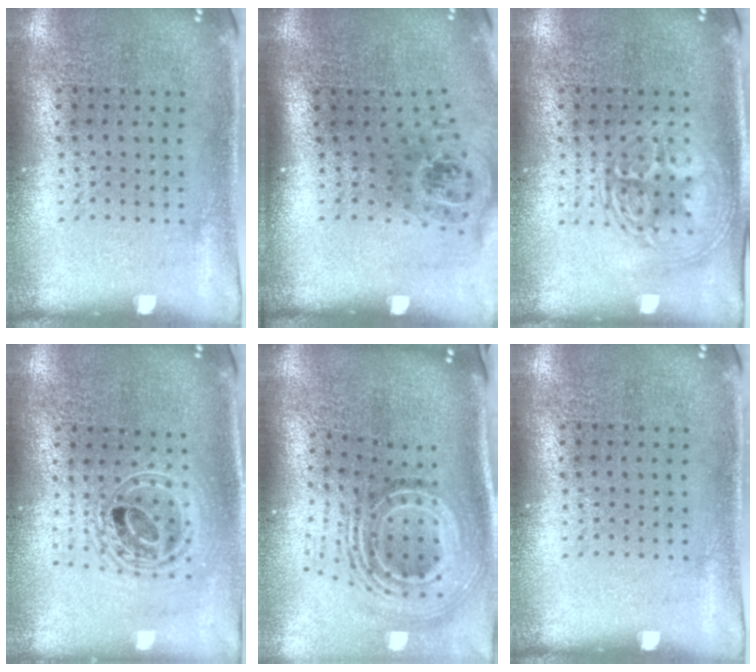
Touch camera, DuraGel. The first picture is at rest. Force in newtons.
{"total": 1.6, "press": 1.2, "slide": 1.1}
{"total": 2.8, "press": 2.7, "slide": 0.3}
{"total": 2.0, "press": 1.5, "slide": 1.3}
{"total": 2.6, "press": 1.7, "slide": 2.0}
{"total": 0.0}